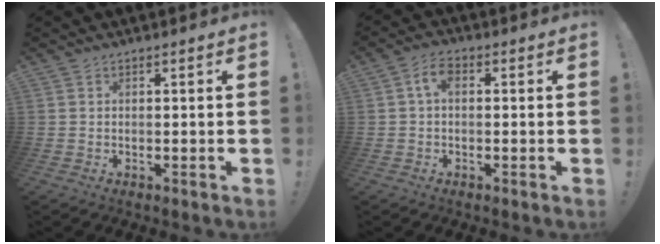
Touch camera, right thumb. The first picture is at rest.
{"total": 4.7, "force": [0.5, 2.5, 3.9], "torque": [-0.074, 0.015, 0.010]}